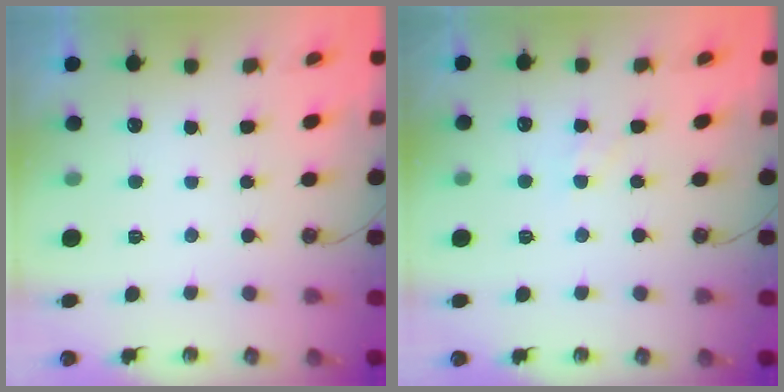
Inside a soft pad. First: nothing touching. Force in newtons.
{"total": 4.7, "press": 4.7, "slide": 0.7}